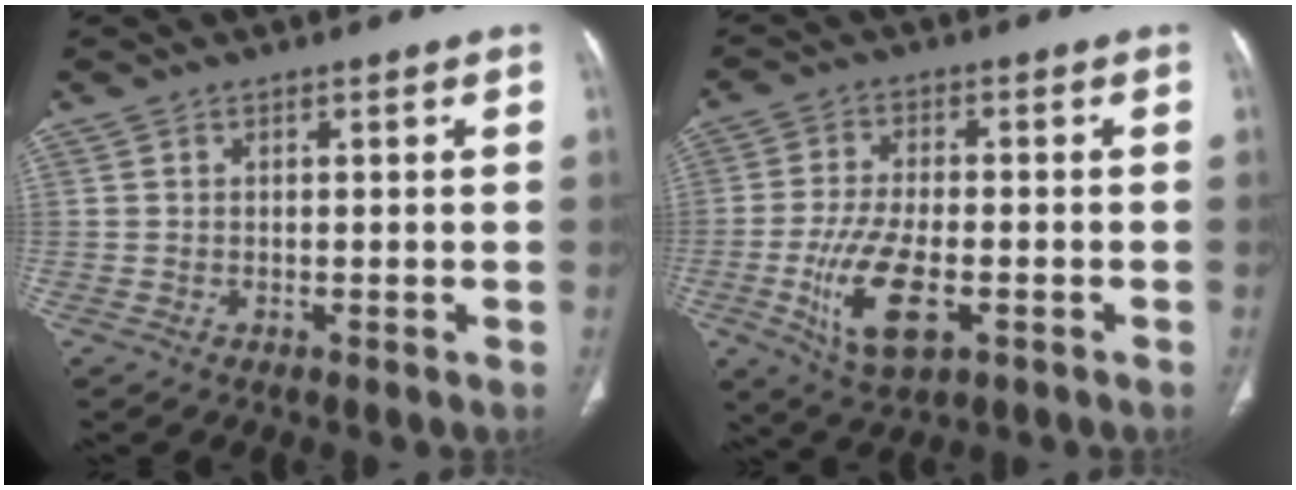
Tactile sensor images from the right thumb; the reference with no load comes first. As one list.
[{"total": 11.7, "force": [-3.7, 5.2, 9.8], "torque": [-0.193, 0.000, -0.061]}]